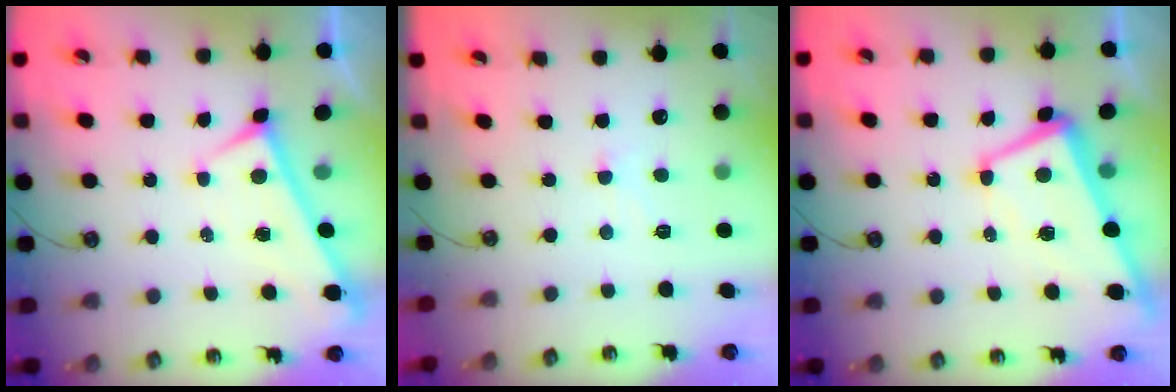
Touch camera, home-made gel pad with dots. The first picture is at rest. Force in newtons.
{"total": 1.9, "press": 1.9, "slide": 0.4}
{"total": 2.9, "press": 2.8, "slide": 0.9}